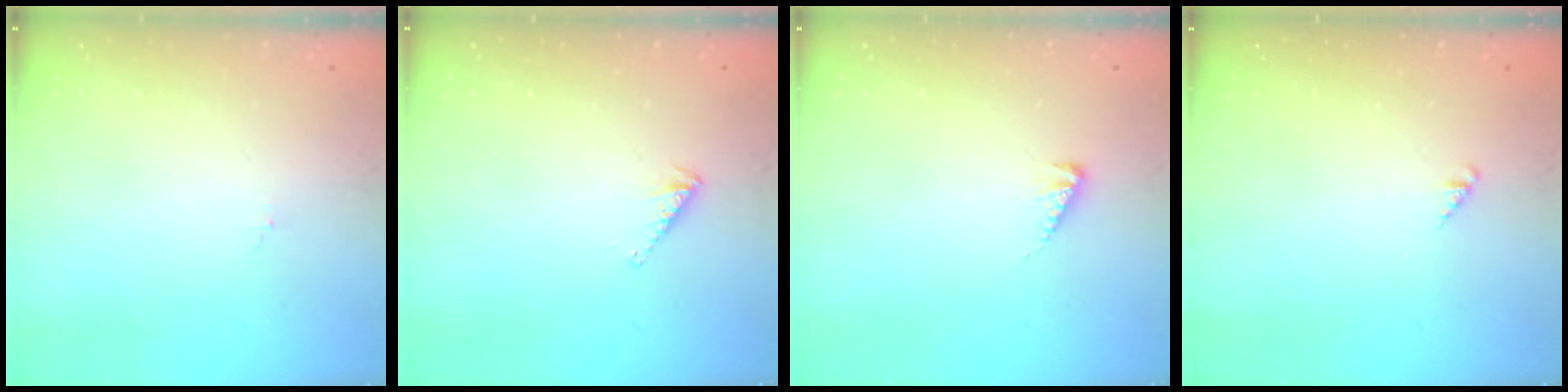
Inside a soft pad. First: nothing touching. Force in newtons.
{"total": 2.9, "press": 2.9, "slide": 0.3}
{"total": 2.9, "press": 2.9, "slide": 0.2}
{"total": 0.9, "press": 0.9, "slide": 0.2}